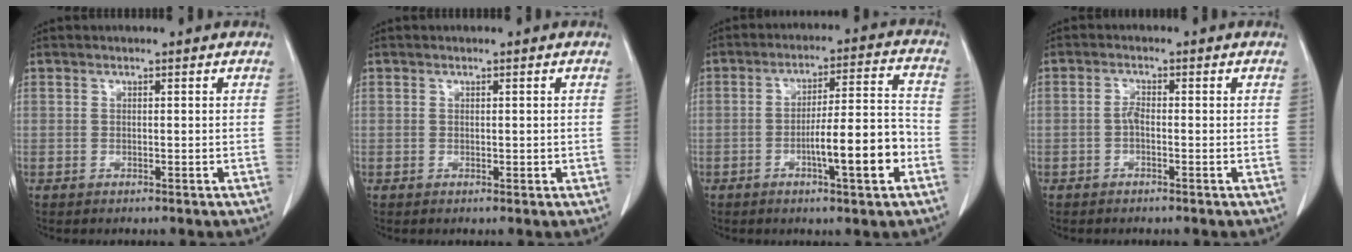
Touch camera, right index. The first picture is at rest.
{"total": 0.8, "force": [0.1, 0.6, 0.5], "torque": [-0.007, -0.001, 0.003]}
{"total": 10.8, "force": [-3.8, 1.0, 10.0], "torque": [-0.155, 0.012, -0.057]}
{"total": 1.5, "force": [-0.5, 0.6, 1.3], "torque": [-0.026, 0.004, -0.011]}